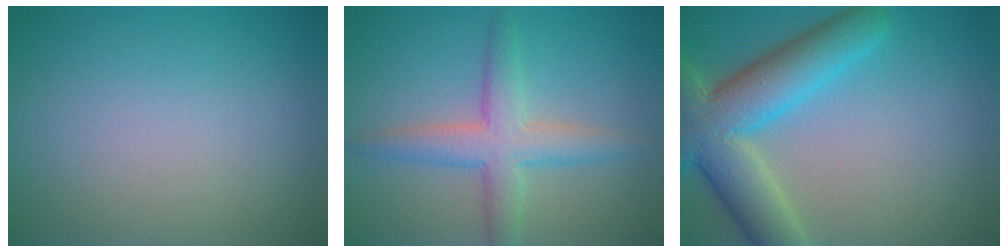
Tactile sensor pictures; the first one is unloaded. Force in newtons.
{"total": 4.5, "press": 4.5, "slide": 0.2}
{"total": 8.9, "press": 8.9, "slide": 0.5}